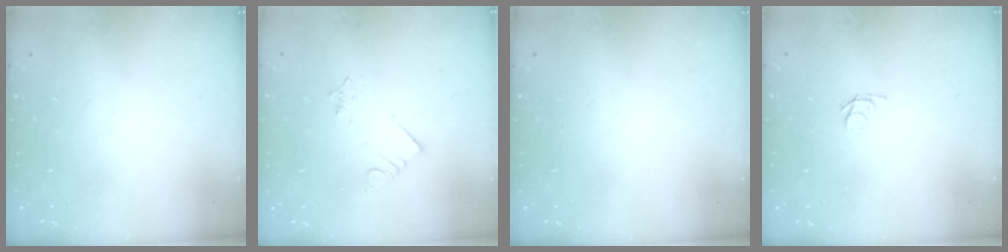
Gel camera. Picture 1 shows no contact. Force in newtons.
{"total": 2.3, "press": 2.3, "slide": 0.3}
{"total": 0.0}
{"total": 2.7, "press": 2.7, "slide": 0.3}